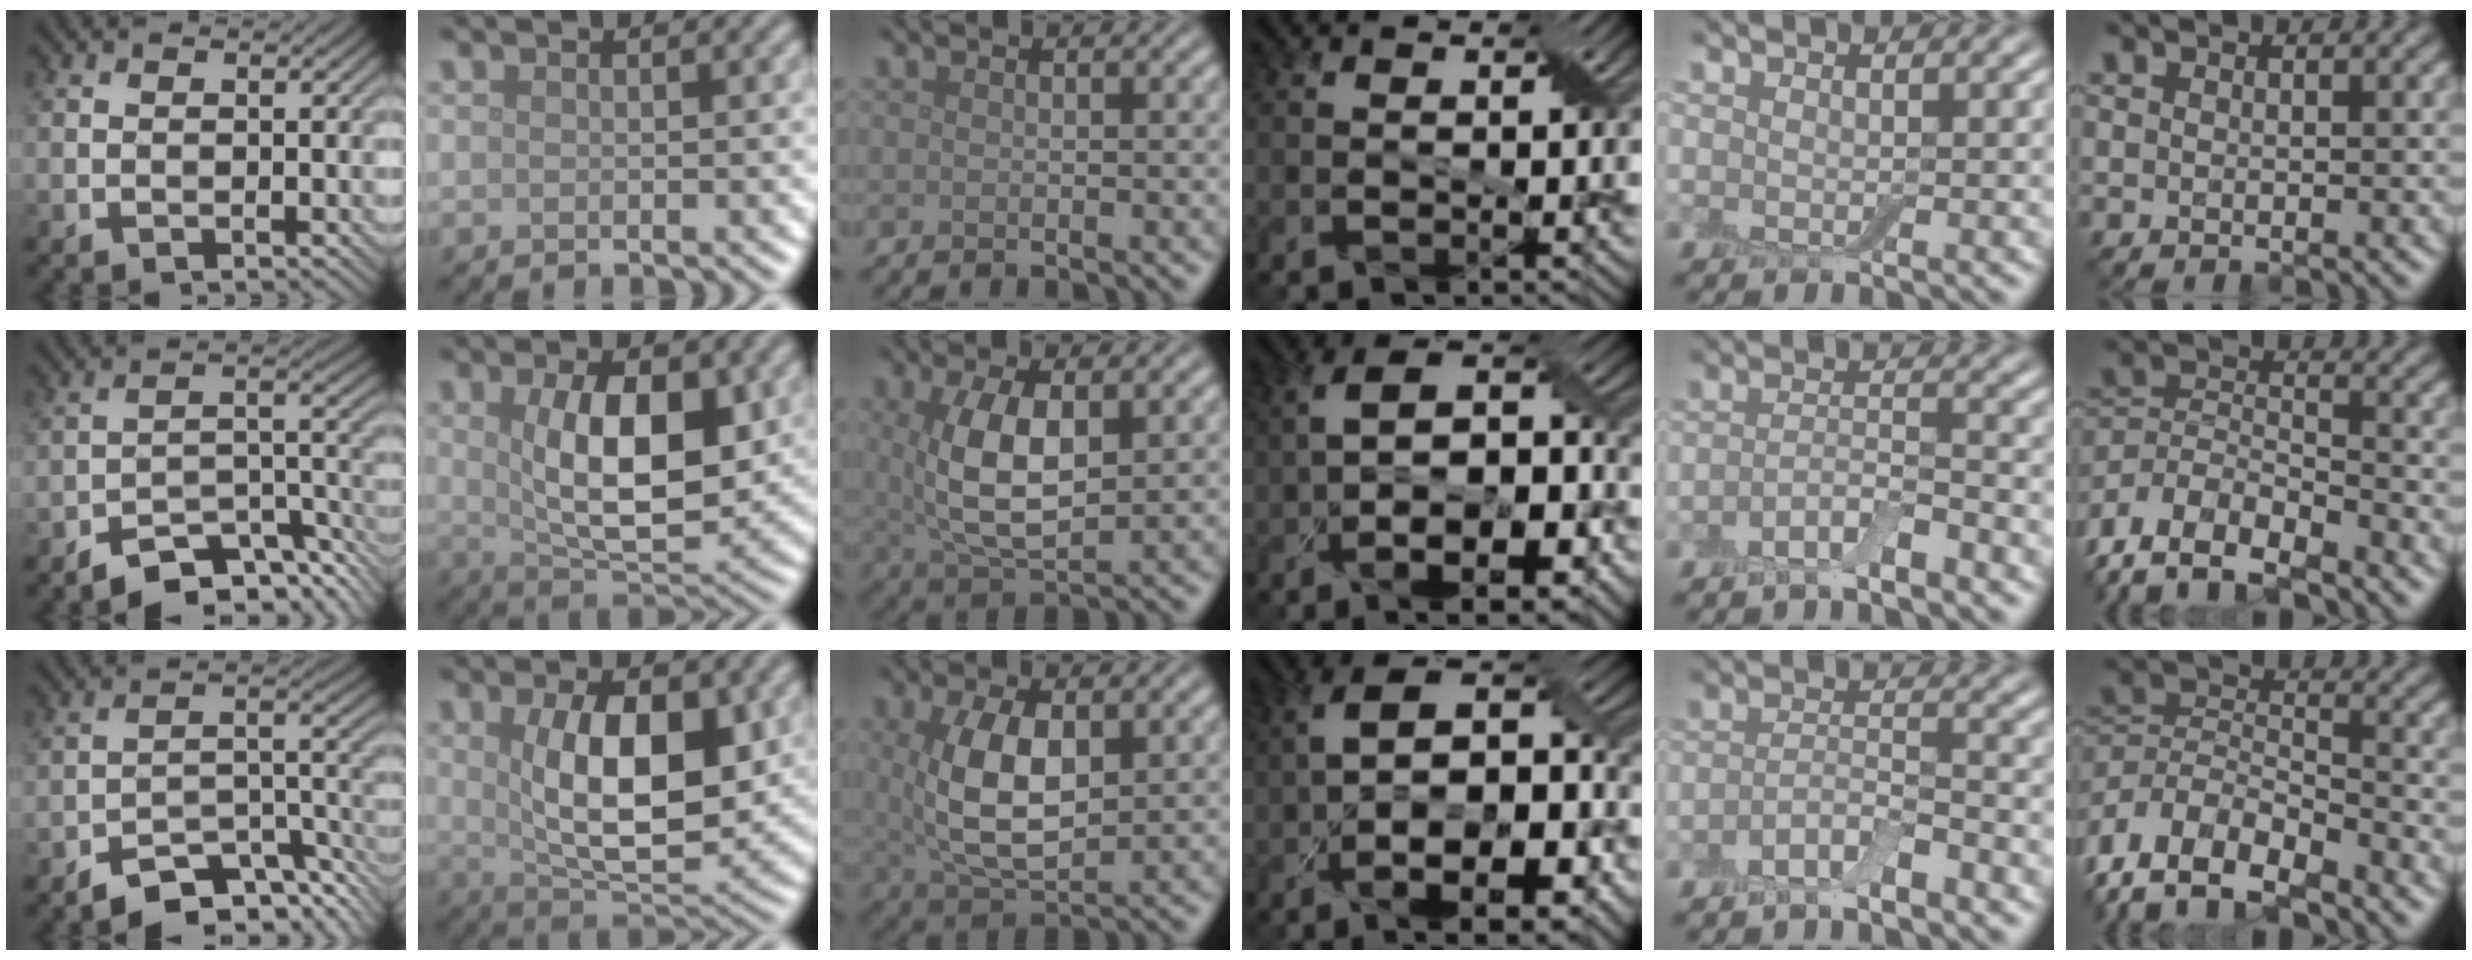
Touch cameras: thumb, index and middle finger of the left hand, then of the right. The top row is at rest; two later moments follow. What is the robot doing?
{"motion": "wrap", "object": "bandage"}